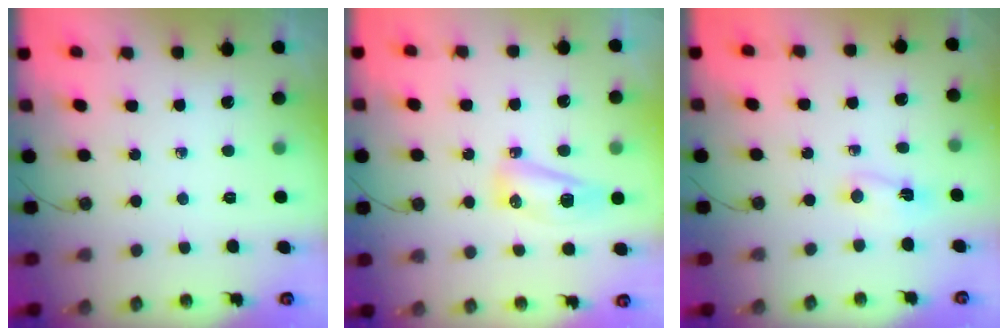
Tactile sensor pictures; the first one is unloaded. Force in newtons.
{"total": 7.9, "press": 7.9, "slide": 1.1}
{"total": 2.0, "press": 1.6, "slide": 1.2}